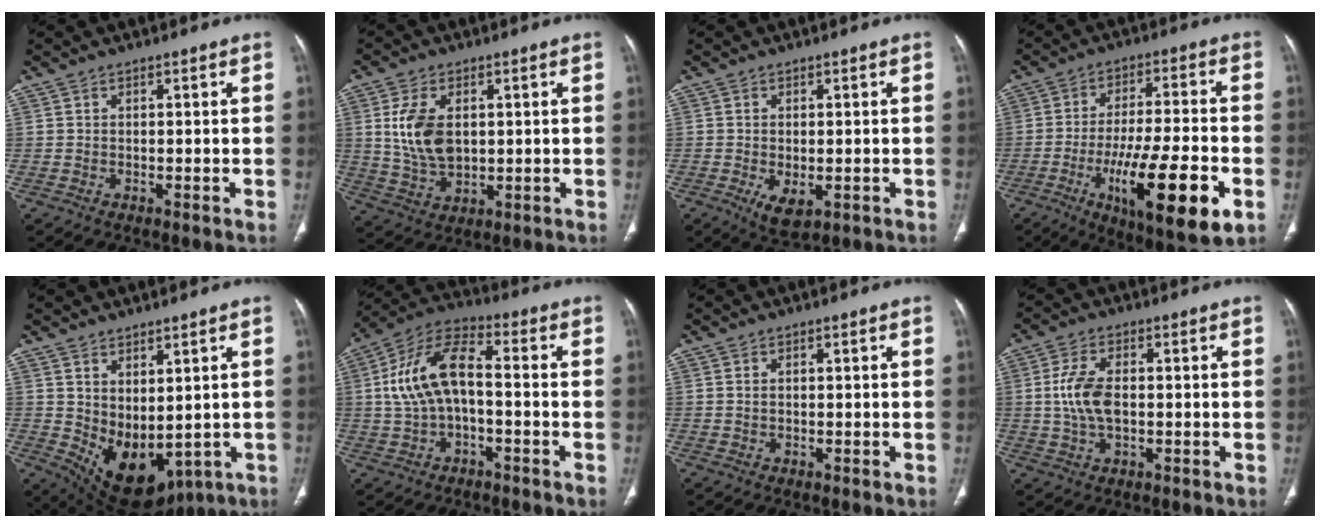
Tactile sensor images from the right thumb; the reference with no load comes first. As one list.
[{"total": 10.1, "force": [1.8, 6.2, 7.8], "torque": [-0.151, -0.009, 0.046]}, {"total": 4.7, "force": [-1.4, 2.4, 3.8], "torque": [-0.066, -0.011, -0.014]}, {"total": 19.8, "force": [-7.1, 5.1, 17.7], "torque": [-0.285, 0.009, -0.102]}, {"total": 12.4, "force": [0.0, 7.1, 10.1], "torque": [-0.146, -0.020, 0.038]}, {"total": 12.8, "force": [-0.5, 6.6, 11.0], "torque": [-0.215, 0.044, -0.014]}, {"total": 0.7, "force": [0.2, 0.4, 0.5], "torque": [-0.012, 0.002, 0.006]}, {"total": 7.6, "force": [0.2, 4.1, 6.4], "torque": [-0.136, 0.005, 0.002]}]